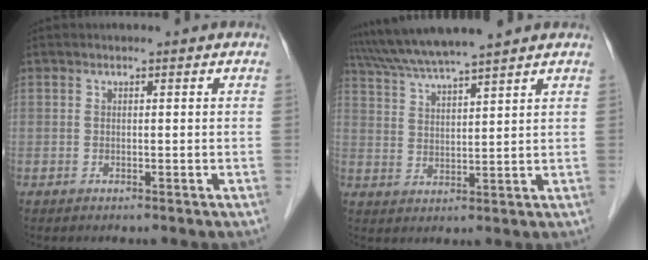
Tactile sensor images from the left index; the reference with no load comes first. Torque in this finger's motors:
{"motor_torque": [0.31, -0.50, 0.64, 0.11]}